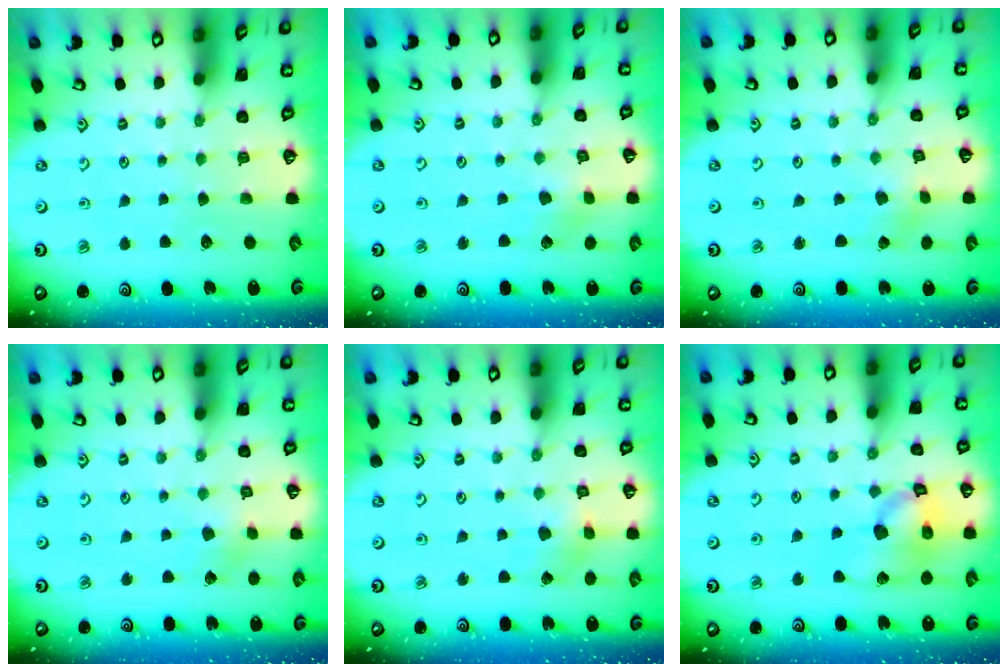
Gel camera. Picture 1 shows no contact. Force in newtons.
{"total": 3.1, "press": 3.1, "slide": 0.3}
{"total": 0.0}
{"total": 2.9, "press": 2.9, "slide": 0.2}
{"total": 2.0, "press": 2.0, "slide": 0.3}
{"total": 17.2, "press": 17.0, "slide": 2.5}